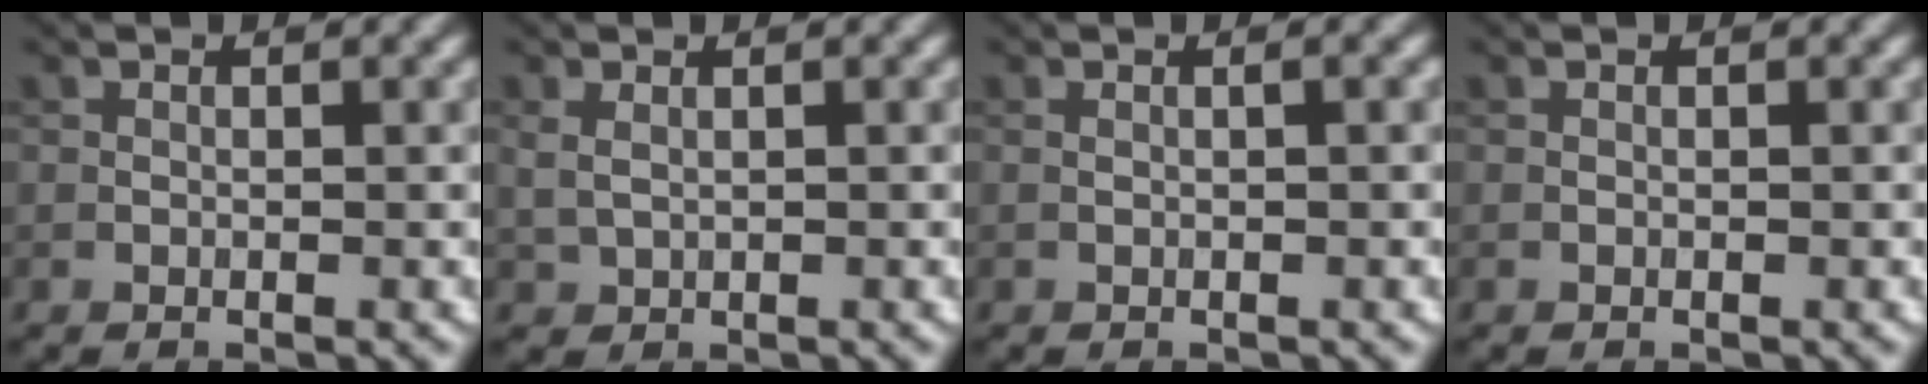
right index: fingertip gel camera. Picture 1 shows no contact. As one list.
[{"total": 1.3, "force": [0.5, 0.9, 0.9], "torque": [-0.025, 0.000, 0.013]}, {"total": 1.3, "force": [0.5, 0.5, 1.1], "torque": [-0.013, -0.003, -0.002]}, {"total": 0.0}]